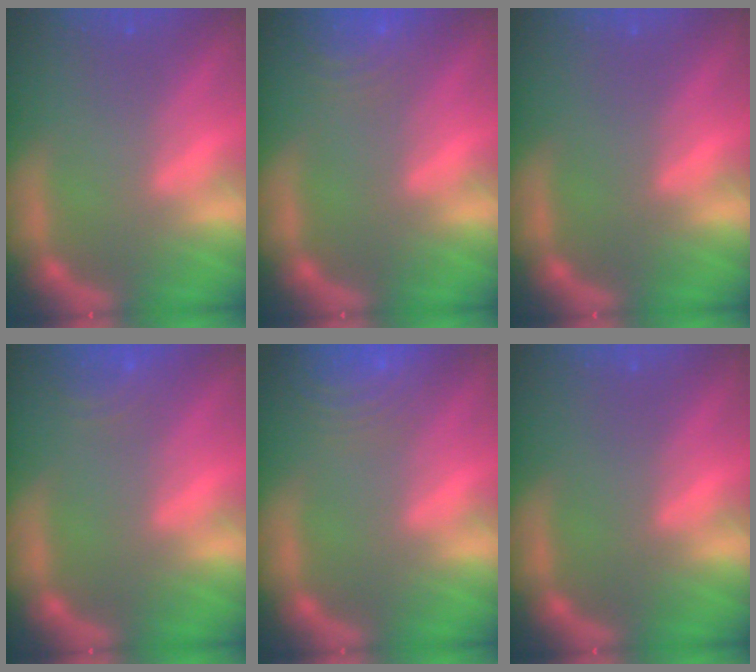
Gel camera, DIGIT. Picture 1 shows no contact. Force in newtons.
{"total": 6.0}
{"total": 0.0}
{"total": 3.5}
{"total": 9.5}
{"total": 0.0}